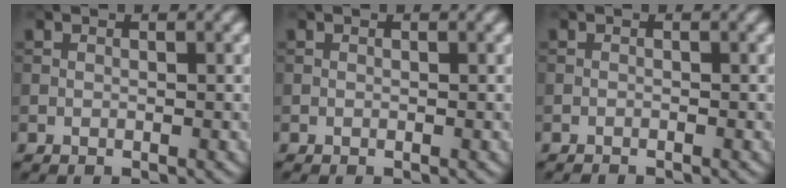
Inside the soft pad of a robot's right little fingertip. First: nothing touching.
{"total": 0.0}
{"total": 0.8, "force": [-0.8, 0.0, 0.0], "torque": [0.002, -0.002, -0.016]}